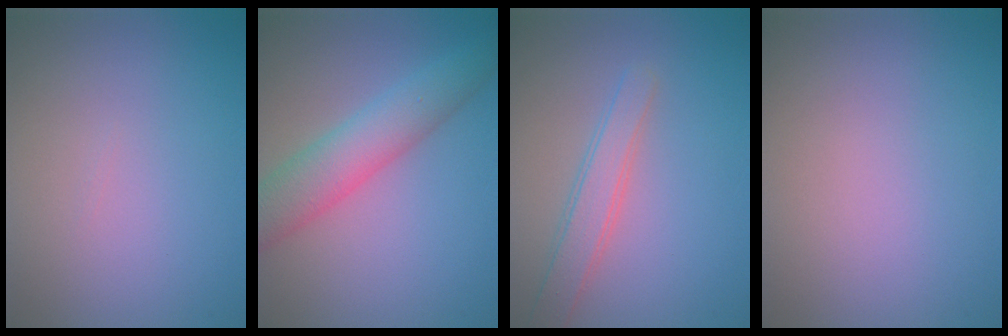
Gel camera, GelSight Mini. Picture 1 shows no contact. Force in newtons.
{"total": 5.1, "press": 5.1, "slide": 0.2}
{"total": 2.7, "press": 2.7, "slide": 0.1}
{"total": 0.0}